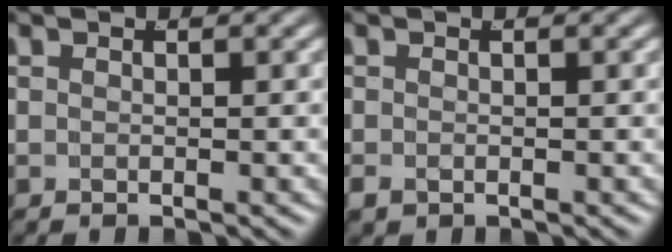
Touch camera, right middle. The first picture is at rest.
{"total": 1.1, "force": [-0.8, 0.5, 0.5], "torque": [-0.011, -0.011, -0.006]}